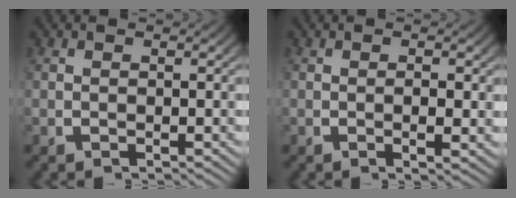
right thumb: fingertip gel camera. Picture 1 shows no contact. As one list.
[{"total": 1.2, "force": [-0.2, 0.3, 1.2], "torque": [-0.023, -0.005, -0.006]}]